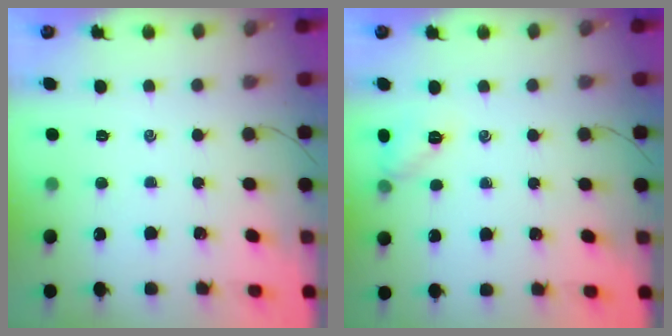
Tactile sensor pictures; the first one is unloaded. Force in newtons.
{"total": 6.8, "press": 6.5, "slide": 1.9}